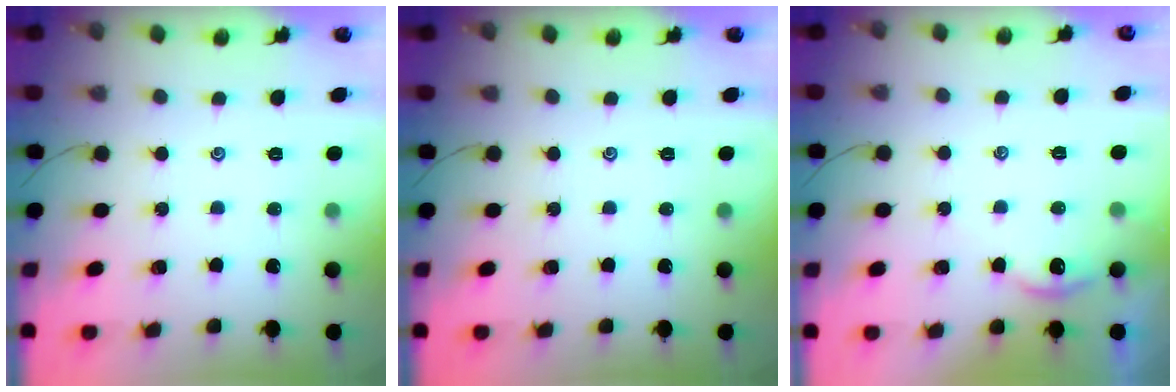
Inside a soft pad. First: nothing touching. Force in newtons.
{"total": 0.0}
{"total": 4.6, "press": 4.5, "slide": 0.3}